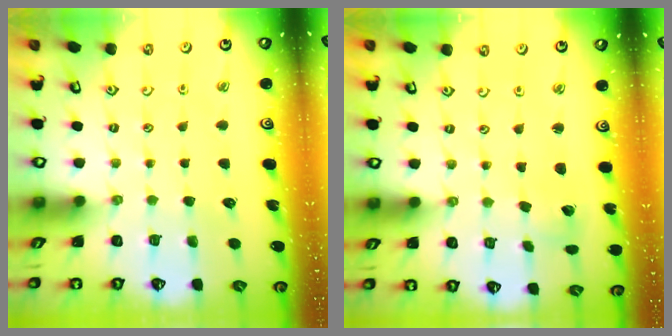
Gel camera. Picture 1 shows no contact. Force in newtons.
{"total": 1.8, "press": 1.8, "slide": 0.1}